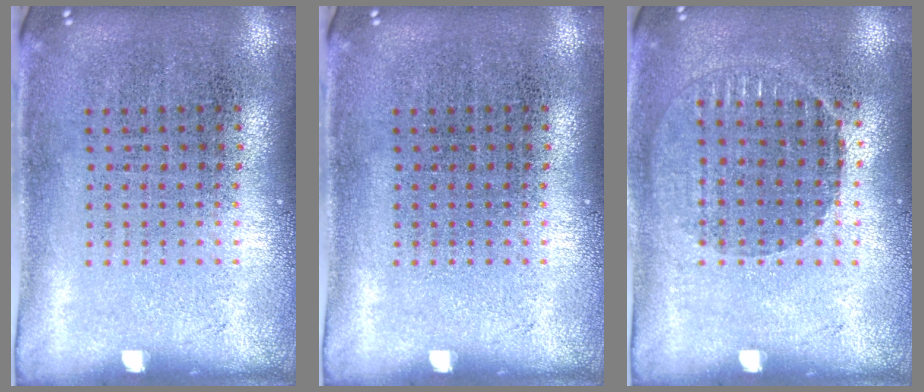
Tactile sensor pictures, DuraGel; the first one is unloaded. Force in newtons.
{"total": 0.0}
{"total": 1.0, "press": 1.0, "slide": 0.2}